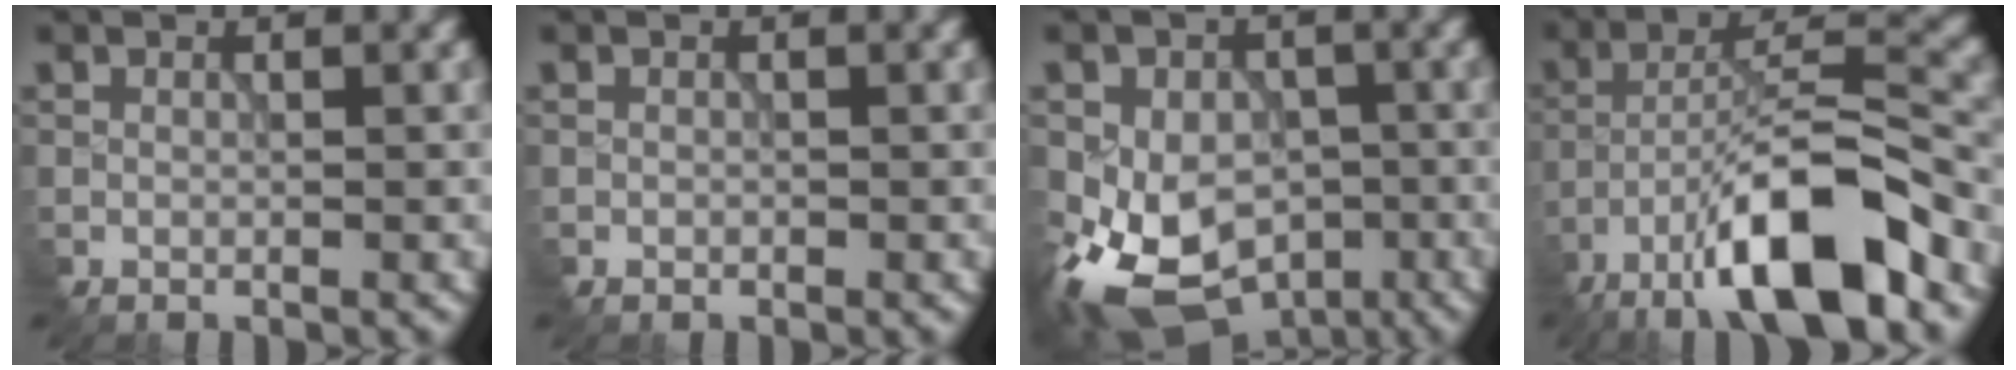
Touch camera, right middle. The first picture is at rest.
{"total": 0.8, "force": [-0.2, 0.6, 0.4], "torque": [-0.006, -0.002, -0.002]}
{"total": 10.4, "force": [-4.7, 7.5, 5.5], "torque": [-0.098, -0.027, -0.073]}
{"total": 11.1, "force": [-7.1, 2.5, 8.2], "torque": [-0.138, 0.017, -0.127]}